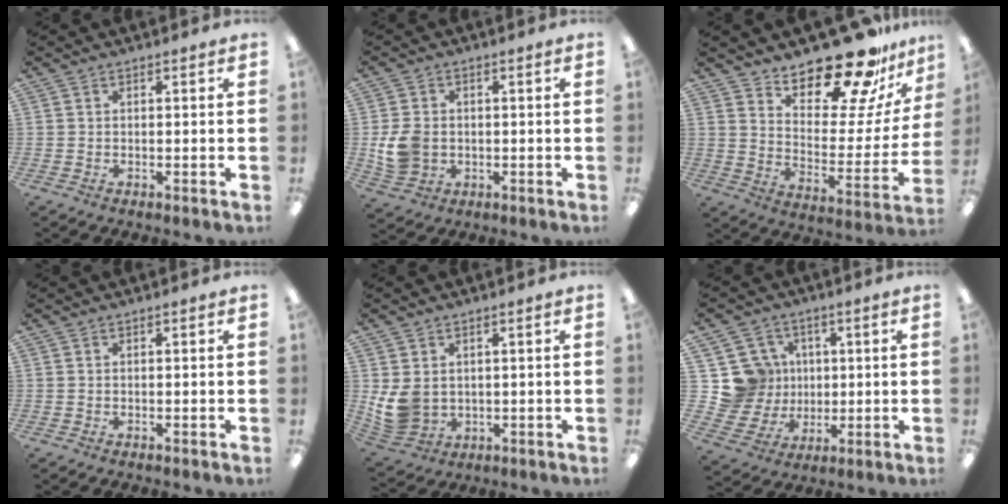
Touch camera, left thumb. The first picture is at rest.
{"total": 7.5, "force": [-0.6, 6.3, 4.1], "torque": [-0.084, 0.012, -0.007]}
{"total": 19.9, "force": [17.0, 5.9, 8.5], "torque": [-0.125, -0.136, 0.286]}
{"total": 0.0}
{"total": 7.7, "force": [1.4, 6.4, 4.1], "torque": [-0.106, -0.005, 0.029]}
{"total": 12.8, "force": [3.0, 12.1, 2.8], "torque": [-0.075, -0.012, 0.069]}